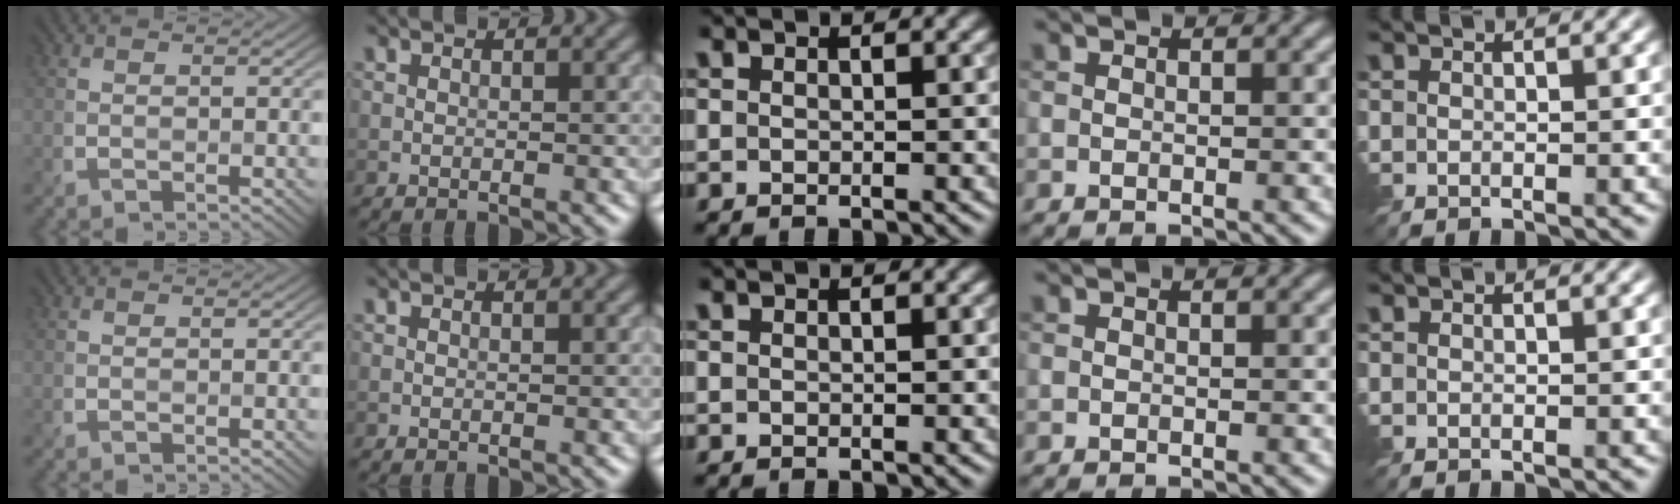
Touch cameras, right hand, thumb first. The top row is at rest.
{}